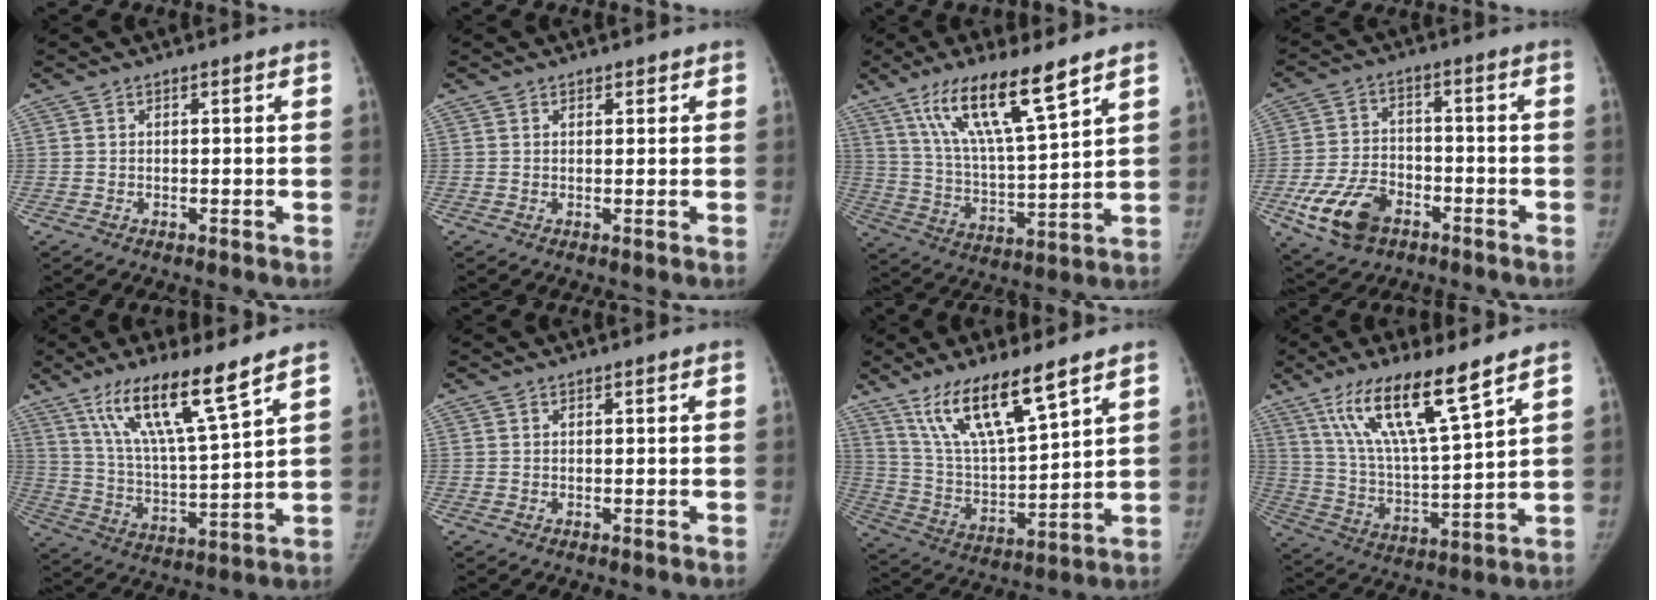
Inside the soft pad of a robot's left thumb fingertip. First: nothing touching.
{"total": 1.2, "force": [0.8, 0.7, 0.4], "torque": [0.004, -0.004, 0.008]}
{"total": 16.5, "force": [10.4, 2.9, 12.4], "torque": [-0.215, -0.049, 0.201]}
{"total": 11.9, "force": [-5.8, 7.7, 7.0], "torque": [-0.122, 0.021, -0.099]}
{"total": 15.5, "force": [10.1, 1.7, 11.6], "torque": [-0.203, -0.055, 0.194]}
{"total": 0.0}
{"total": 15.7, "force": [10.4, 3.7, 11.2], "torque": [-0.193, -0.051, 0.211]}
{"total": 16.8, "force": [10.7, 2.6, 12.7], "torque": [-0.223, -0.053, 0.208]}